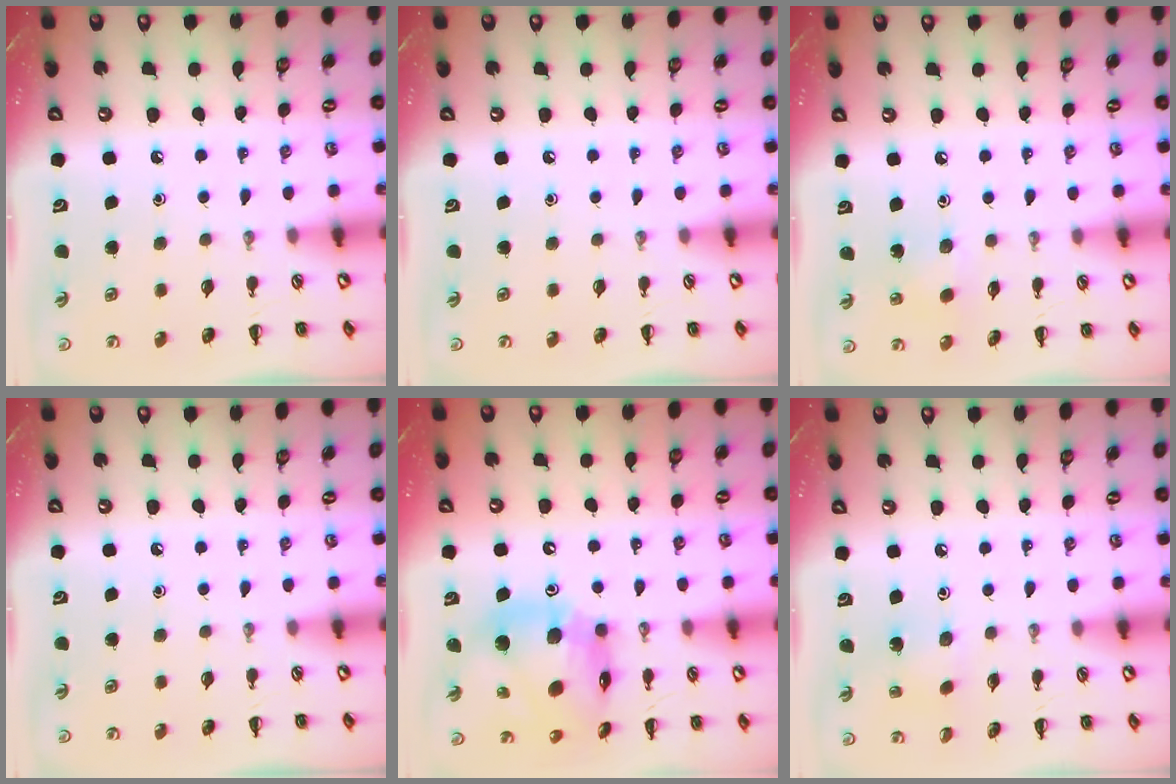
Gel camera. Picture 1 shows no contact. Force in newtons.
{"total": 0.0}
{"total": 2.9, "press": 2.8, "slide": 0.6}
{"total": 0.0}
{"total": 14.2, "press": 13.8, "slide": 3.4}
{"total": 1.6, "press": 1.5, "slide": 0.6}